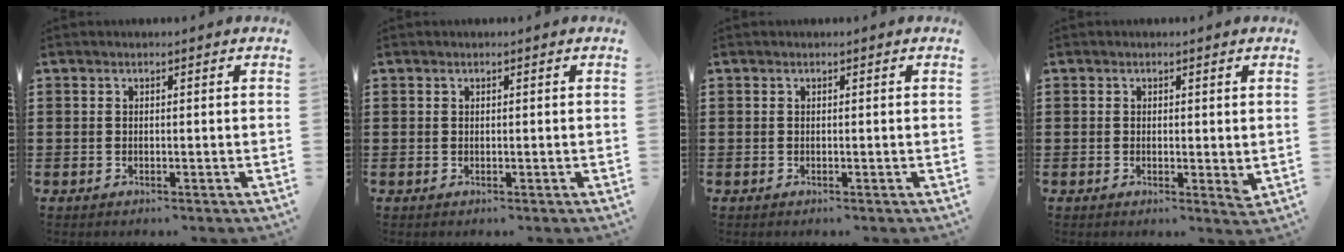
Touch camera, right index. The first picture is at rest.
{"total": 0.0}
{"total": 0.0}
{"total": 1.6, "force": [0.2, 0.6, 1.5], "torque": [-0.028, 0.003, 0.003]}